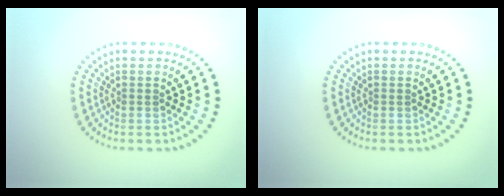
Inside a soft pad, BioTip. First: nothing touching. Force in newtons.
{"total": 0.0}